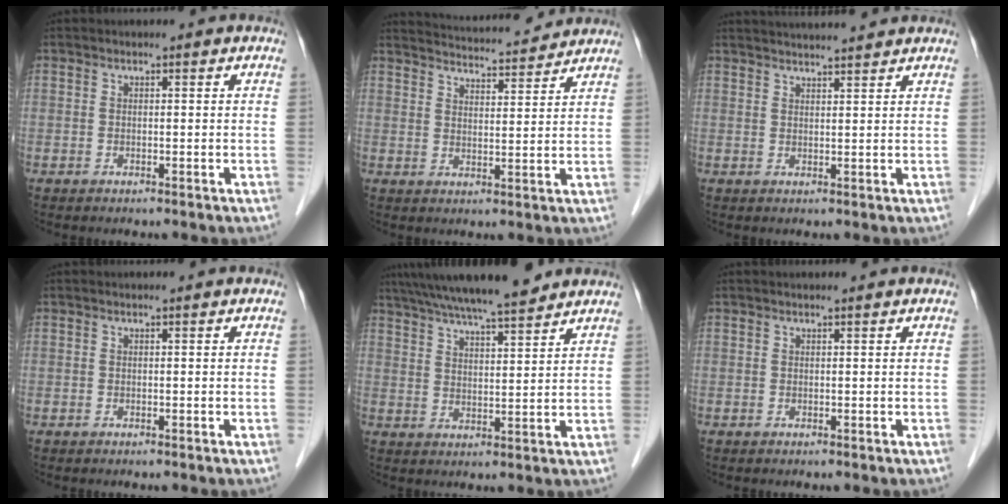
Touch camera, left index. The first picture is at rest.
{"total": 11.9, "force": [11.5, 1.0, 2.9], "torque": [-0.050, 0.015, 0.162]}
{"total": 7.8, "force": [7.5, -0.2, 2.4], "torque": [-0.038, 0.026, 0.104]}
{"total": 0.0}
{"total": 15.0, "force": [13.0, 1.2, 7.4], "torque": [-0.127, 0.026, 0.204]}
{"total": 0.8, "force": [0.7, -0.1, 0.3], "torque": [-0.007, 0.005, 0.015]}